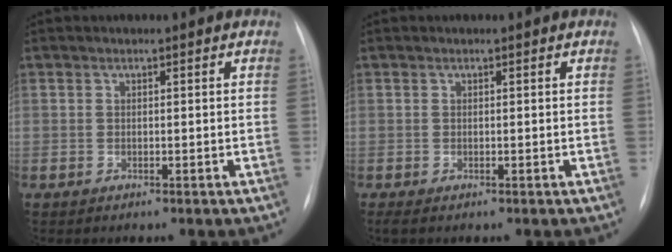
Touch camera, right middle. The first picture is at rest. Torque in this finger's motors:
{"motor_torque": [0.51, -0.45, 0.00, 0.01]}